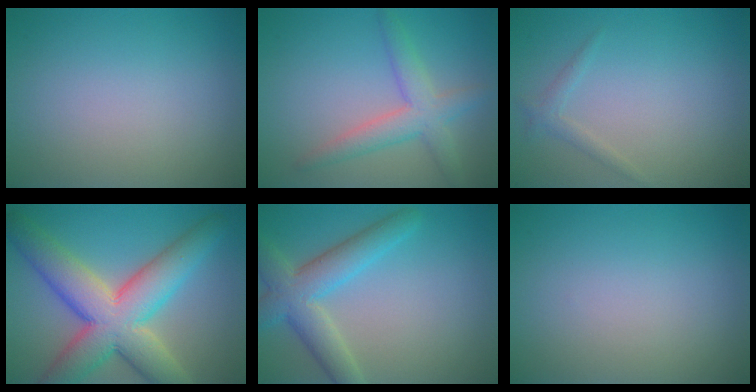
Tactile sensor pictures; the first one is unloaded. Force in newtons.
{"total": 3.9, "press": 3.9, "slide": 0.1}
{"total": 1.1, "press": 1.1, "slide": 0.1}
{"total": 10.7, "press": 10.7, "slide": 0.6}
{"total": 5.4, "press": 5.3, "slide": 0.7}
{"total": 0.0}